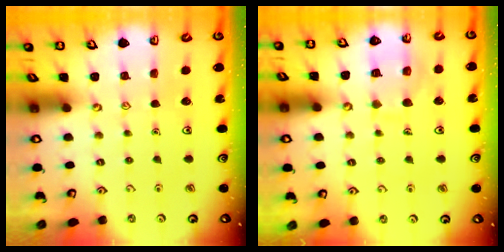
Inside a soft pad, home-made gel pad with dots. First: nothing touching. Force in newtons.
{"total": 8.2, "press": 8.1, "slide": 0.9}